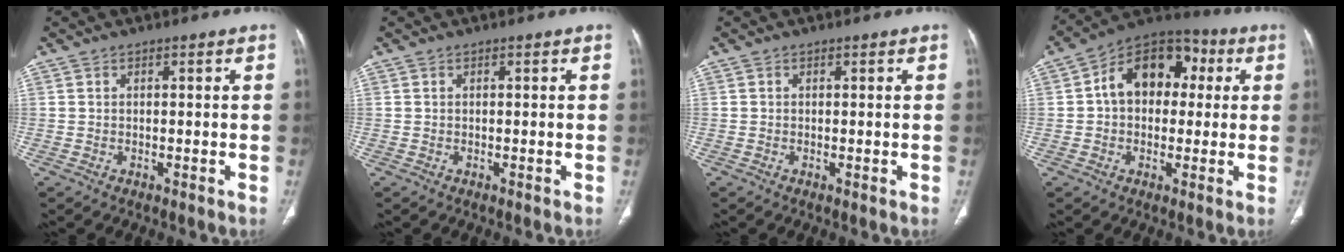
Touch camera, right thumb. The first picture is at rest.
{"total": 0.0}
{"total": 0.0}
{"total": 14.4, "force": [2.5, 10.2, 9.8], "torque": [-0.114, 0.032, 0.026]}